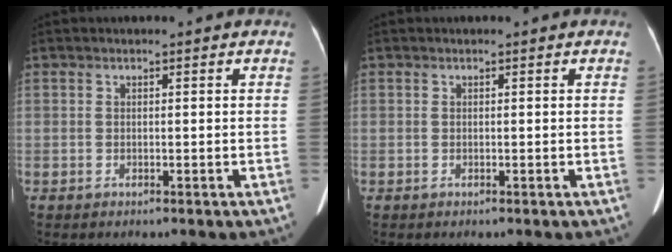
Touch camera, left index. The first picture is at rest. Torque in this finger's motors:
{"motor_torque": [0.07, 0.04, 0.00, 0.01]}